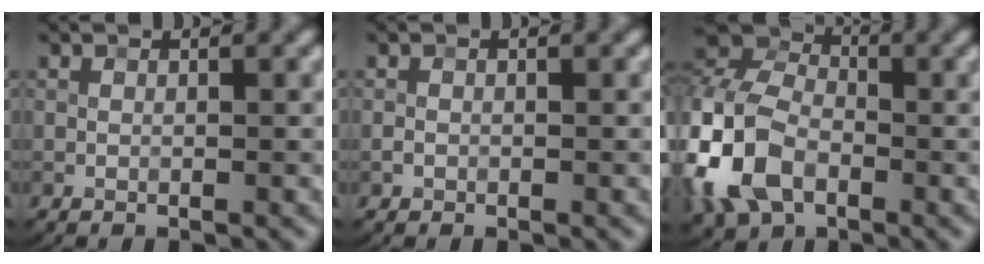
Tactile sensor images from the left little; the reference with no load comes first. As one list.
[{"total": 0.6, "force": [-0.2, 0.6, 0.3], "torque": [-0.006, 0.002, -0.004]}, {"total": 11.2, "force": [-3.2, 7.4, 7.7], "torque": [-0.192, -0.008, -0.078]}]